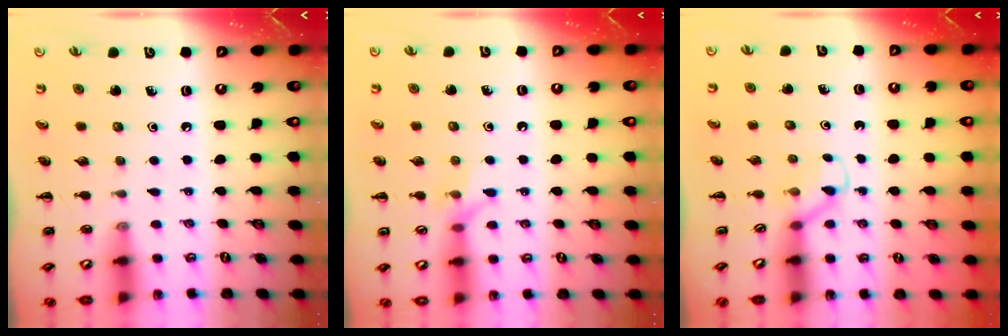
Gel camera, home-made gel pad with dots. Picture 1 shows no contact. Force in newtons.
{"total": 6.2, "press": 6.2, "slide": 0.6}
{"total": 3.0, "press": 2.8, "slide": 1.1}